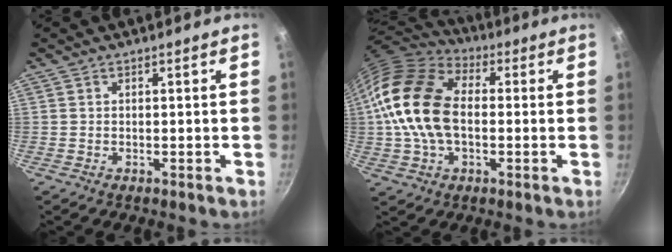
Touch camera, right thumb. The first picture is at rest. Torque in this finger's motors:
{"motor_torque": [-0.54, 1.91, 1.96, -0.03, 0.50]}